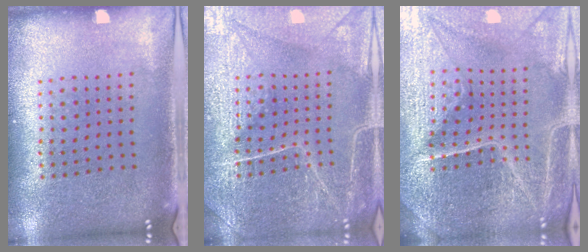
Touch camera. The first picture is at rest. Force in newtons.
{"total": 4.1, "press": 4.1, "slide": 0.4}
{"total": 5.6, "press": 5.1, "slide": 2.2}